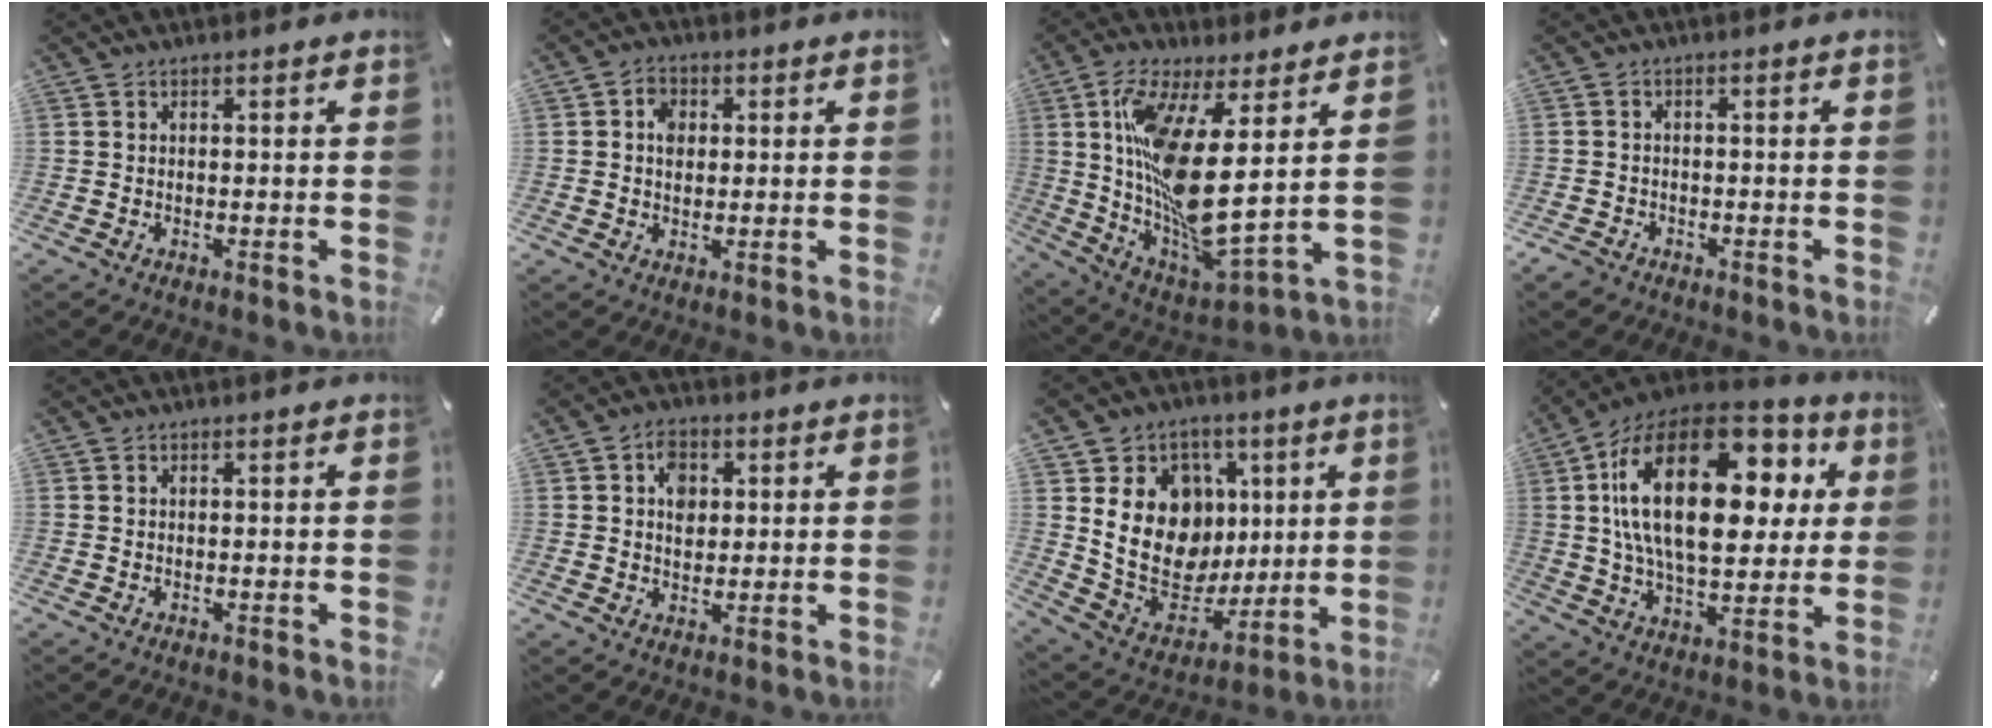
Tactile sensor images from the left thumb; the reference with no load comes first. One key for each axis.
{"total": 4.1, "fx": 0.6, "fy": 3.3, "fz": 2.4, "tx": -0.033, "ty": 0.003, "tz": 0.006}
{"total": 17.2, "fx": 5.1, "fy": 4.3, "fz": 15.9, "tx": -0.336, "ty": -0.065, "tz": 0.079}
{"total": 2.3, "fx": -1.6, "fy": 1.5, "fz": 0.7, "tx": -0.017, "ty": 0.008, "tz": -0.036}
{"total": 0.0}
{"total": 5.8, "fx": 1.4, "fy": 4.6, "fz": 3.2, "tx": -0.039, "ty": -0.002, "tz": 0.020}
{"total": 19.5, "fx": 3.8, "fy": 16.4, "fz": 9.8, "tx": -0.152, "ty": -0.026, "tz": 0.093}
{"total": 28.4, "fx": 8.1, "fy": 15.5, "fz": 22.4, "tx": -0.422, "ty": -0.028, "tz": 0.129}